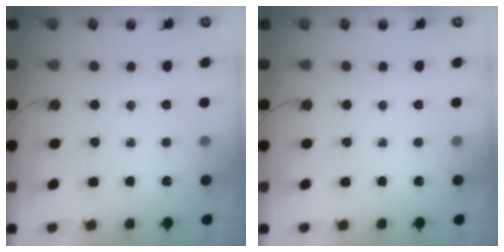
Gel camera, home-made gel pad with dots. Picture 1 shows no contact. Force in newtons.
{"total": 0.0}